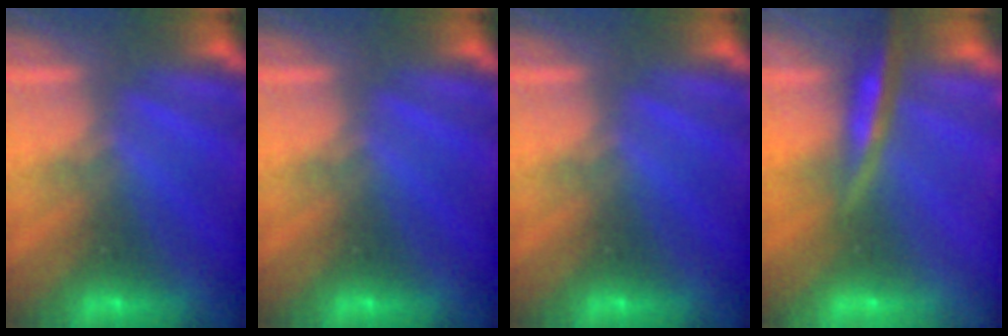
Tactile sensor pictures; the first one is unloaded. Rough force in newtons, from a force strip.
{"total": 0.0}
{"total": 0.0}
{"total": 8.0}